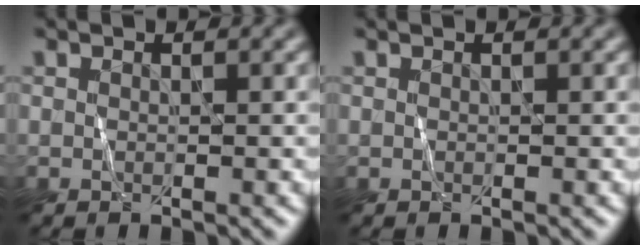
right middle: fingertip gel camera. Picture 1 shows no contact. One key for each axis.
{"total": 0.0}